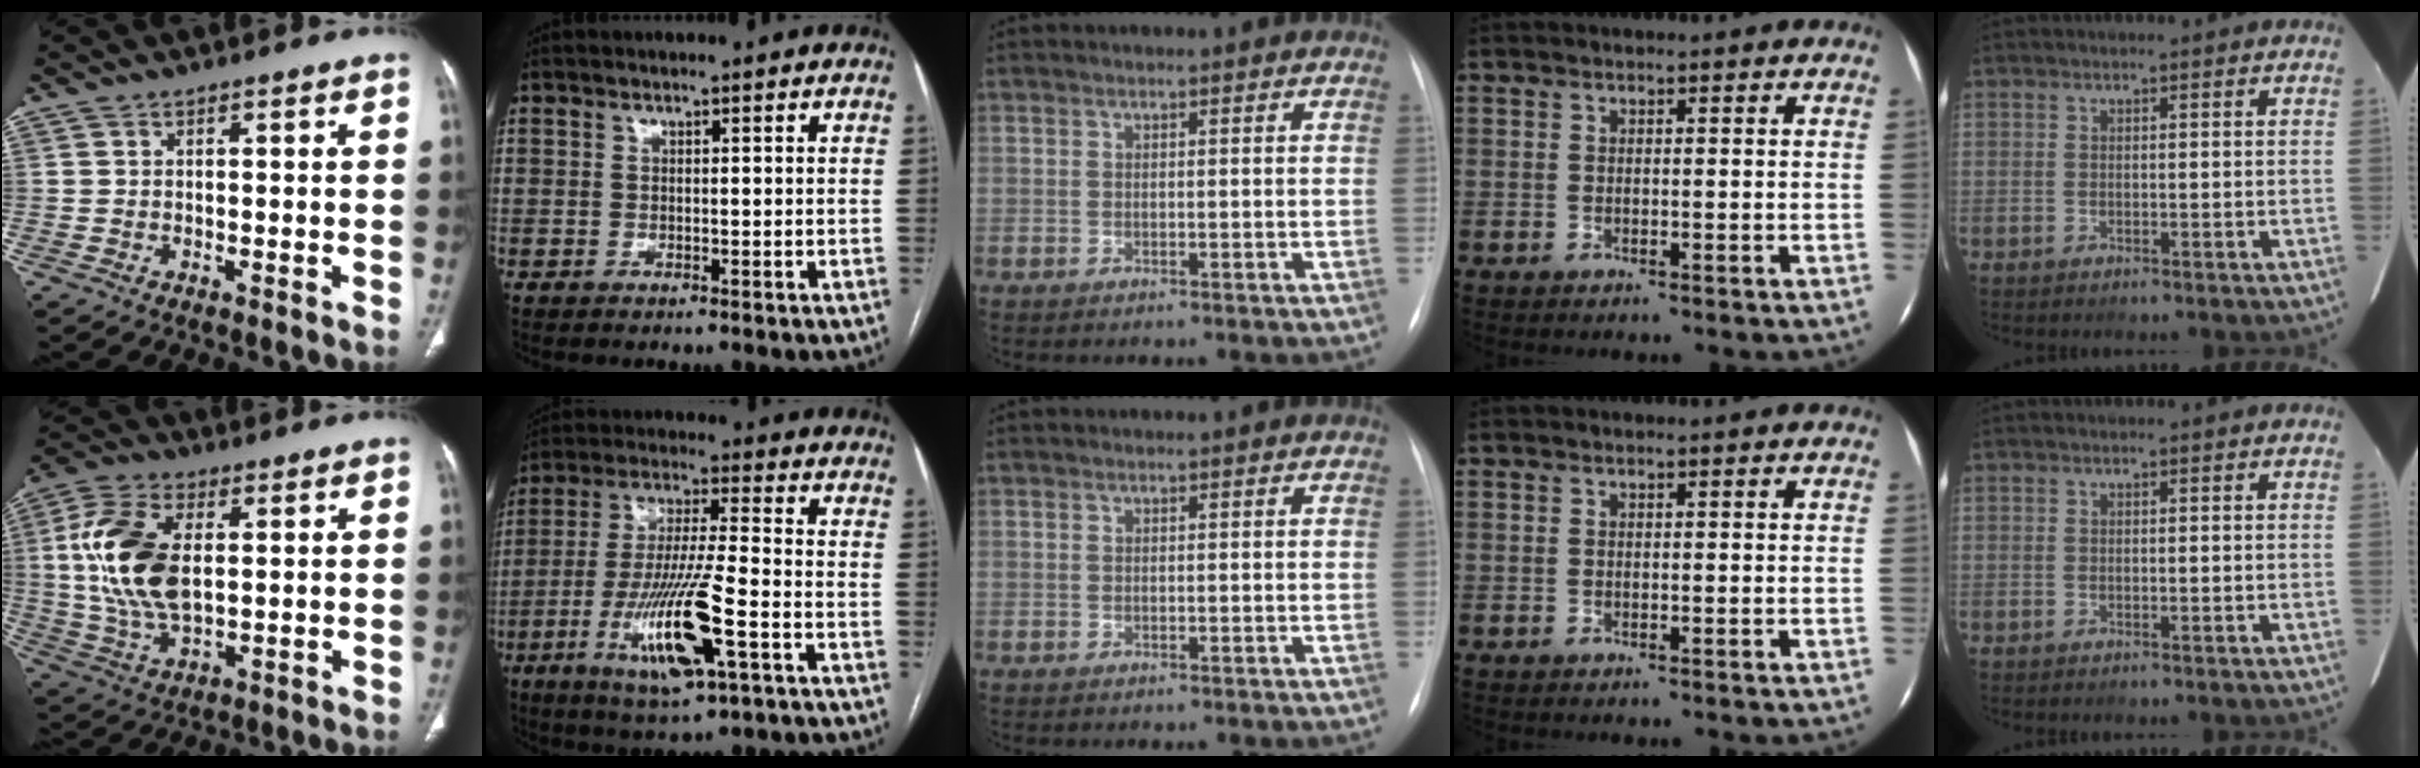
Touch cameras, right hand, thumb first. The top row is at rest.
{"thumb": {"total": 15.5, "force": [2.1, 8.4, 12.8], "torque": [-0.268, 0.000, 0.043]}, "index": {"total": 15.1, "force": [-5.7, 1.5, 13.9], "torque": [-0.277, -0.022, -0.100]}}